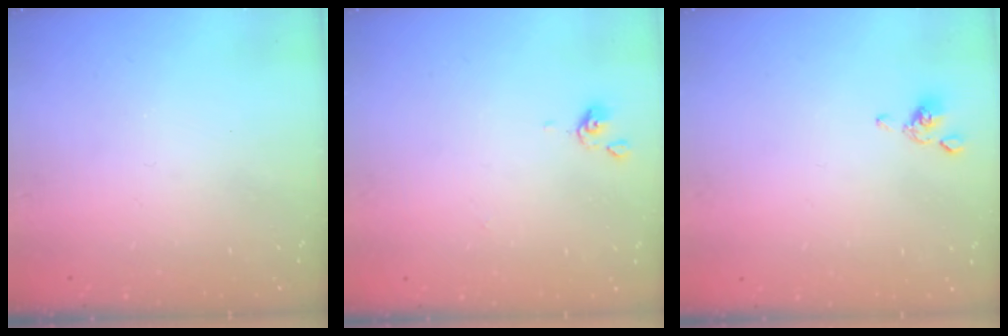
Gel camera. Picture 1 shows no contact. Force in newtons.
{"total": 0.0}
{"total": 2.3, "press": 2.3, "slide": 0.6}